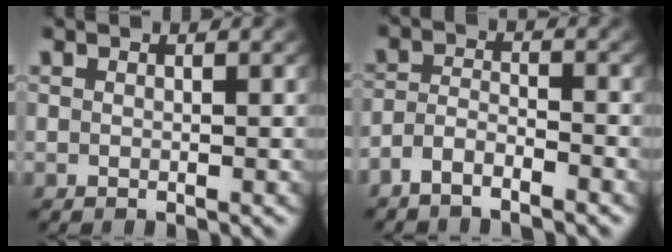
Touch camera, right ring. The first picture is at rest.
{"total": 3.2, "force": [-2.5, 1.5, 1.2], "torque": [-0.026, -0.007, -0.048]}